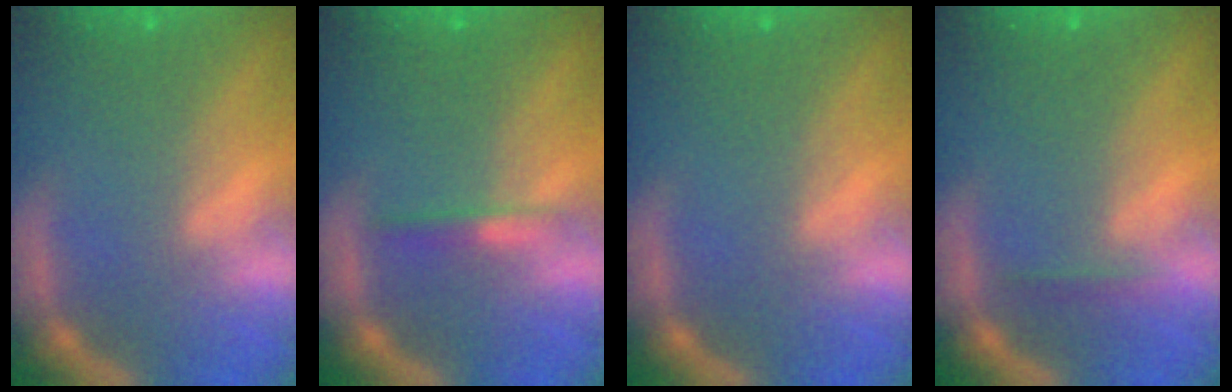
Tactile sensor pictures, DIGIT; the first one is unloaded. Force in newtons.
{"total": 1.4}
{"total": 0.0}
{"total": 0.9}